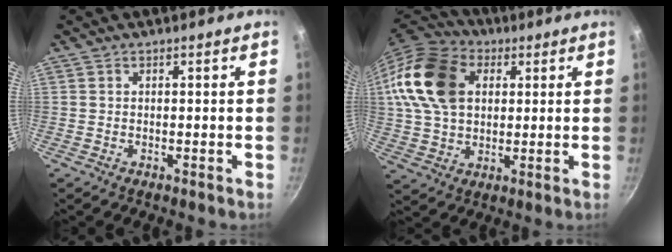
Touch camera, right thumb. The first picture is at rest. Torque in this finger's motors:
{"motor_torque": [1.81, 1.91, 0.43, -0.23, 0.38]}